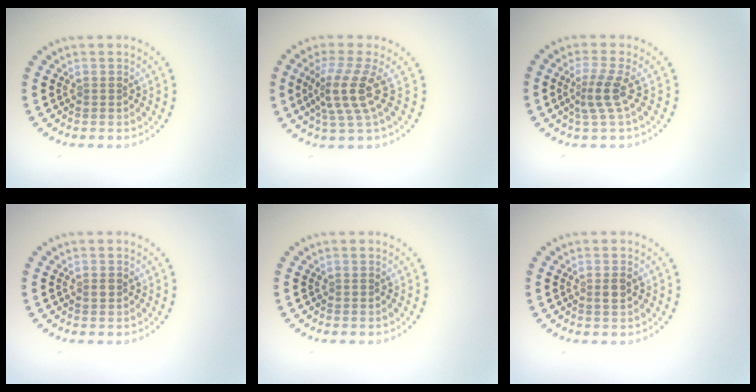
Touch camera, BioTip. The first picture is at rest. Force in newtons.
{"total": 3.9, "press": 3.0, "slide": 2.5}
{"total": 2.5, "press": 1.7, "slide": 1.8}
{"total": 0.9, "press": 0.9, "slide": 0.0}
{"total": 0.0}
{"total": 1.1, "press": 1.0, "slide": 0.3}